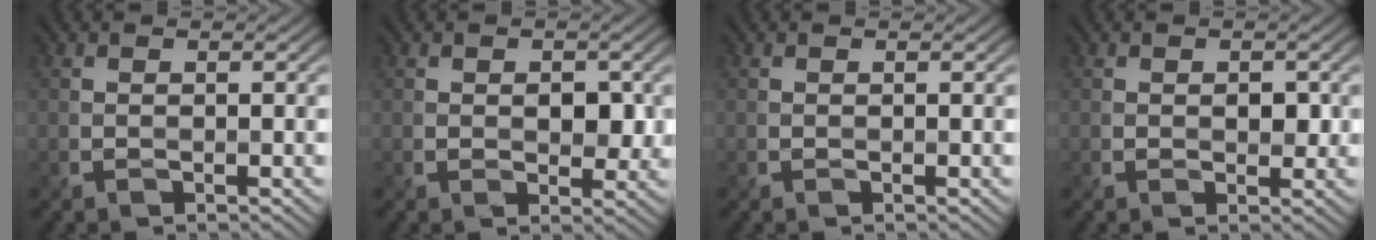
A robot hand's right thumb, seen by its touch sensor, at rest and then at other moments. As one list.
[{"total": 2.9, "force": [0.3, 2.1, 2.0], "torque": [-0.041, -0.008, 0.012]}, {"total": 0.0}, {"total": 1.5, "force": [0.2, 1.2, 0.9], "torque": [-0.019, -0.006, 0.009]}]